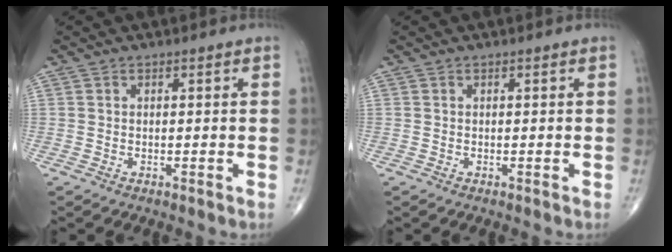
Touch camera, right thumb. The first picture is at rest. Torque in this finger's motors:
{"motor_torque": [0.00, 0.00, 0.06, 0.13, 0.00]}